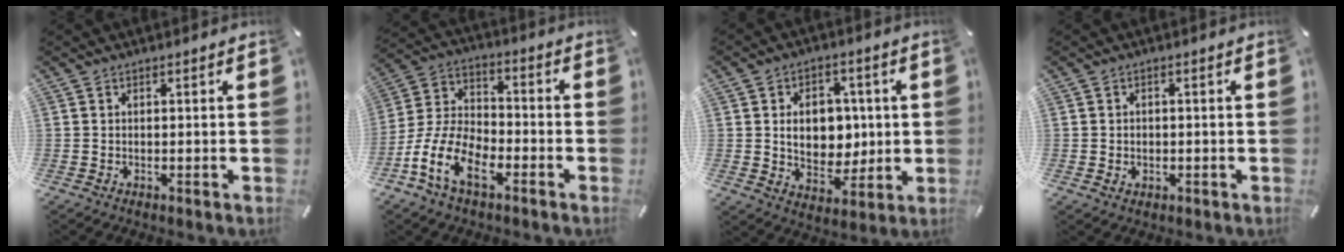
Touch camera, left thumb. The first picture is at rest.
{"total": 13.0, "force": [-7.5, 7.0, 7.9], "torque": [-0.180, 0.025, -0.148]}
{"total": 11.5, "force": [1.0, 8.9, 7.2], "torque": [-0.106, 0.007, 0.020]}
{"total": 1.4, "force": [-0.2, 1.4, 0.4], "torque": [-0.011, 0.007, -0.006]}